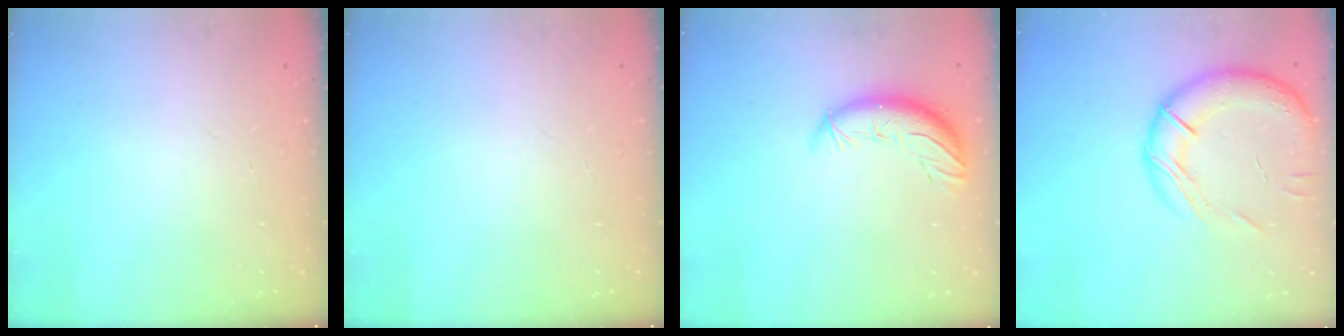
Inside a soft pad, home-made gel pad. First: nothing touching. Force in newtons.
{"total": 0.0}
{"total": 10.8, "press": 10.4, "slide": 3.1}
{"total": 18.2, "press": 17.9, "slide": 3.6}